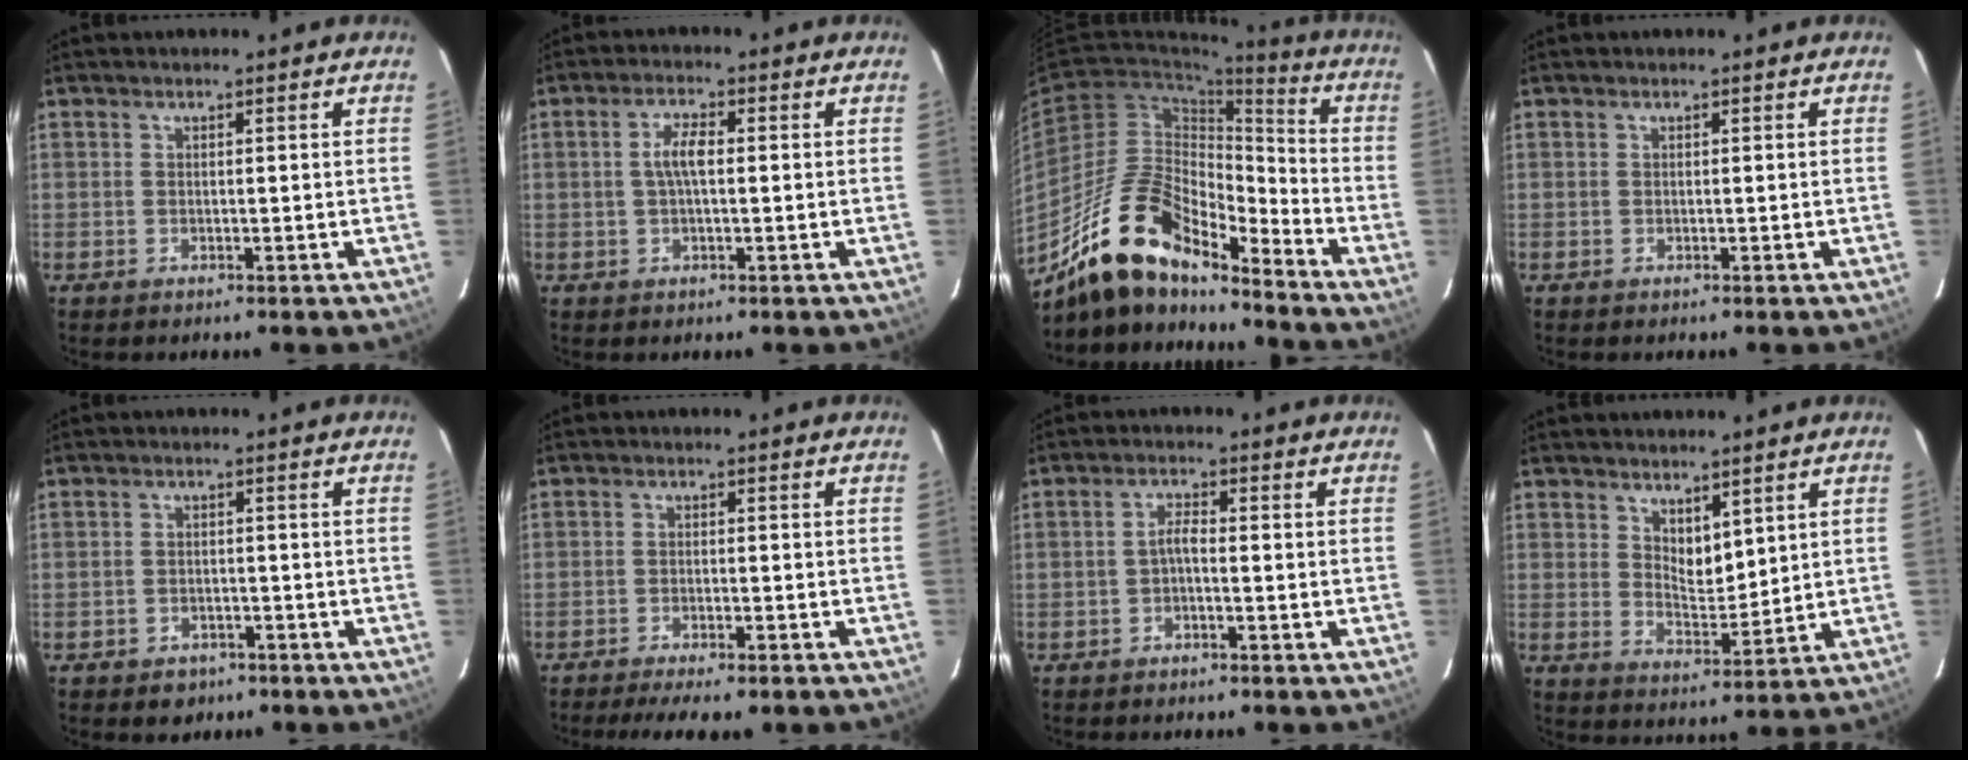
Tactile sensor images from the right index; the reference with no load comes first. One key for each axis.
{"total": 3.8, "fx": 0.1, "fy": 1.2, "fz": 3.6, "tx": -0.071, "ty": 0.007, "tz": 0.003}
{"total": 18.2, "fx": -14.5, "fy": 5.8, "fz": 9.2, "tx": -0.163, "ty": 0.008, "tz": -0.271}
{"total": 0.0}
{"total": 4.2, "fx": -2.8, "fy": 3.0, "fz": 0.9, "tx": -0.027, "ty": 0.006, "tz": -0.035}
{"total": 8.7, "fx": -7.2, "fy": 1.5, "fz": 4.6, "tx": -0.102, "ty": -0.023, "tz": -0.109}
{"total": 1.9, "fx": -1.0, "fy": 0.4, "fz": 1.6, "tx": -0.034, "ty": 0.007, "tz": -0.021}
{"total": 5.2, "fx": 3.6, "fy": 2.6, "fz": 2.8, "tx": -0.036, "ty": -0.002, "tz": 0.066}